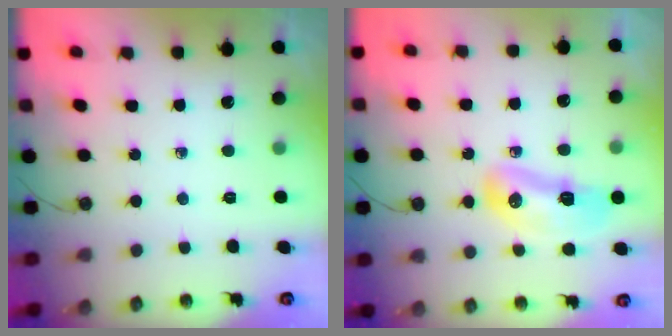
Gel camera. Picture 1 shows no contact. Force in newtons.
{"total": 12.7, "press": 12.6, "slide": 1.5}